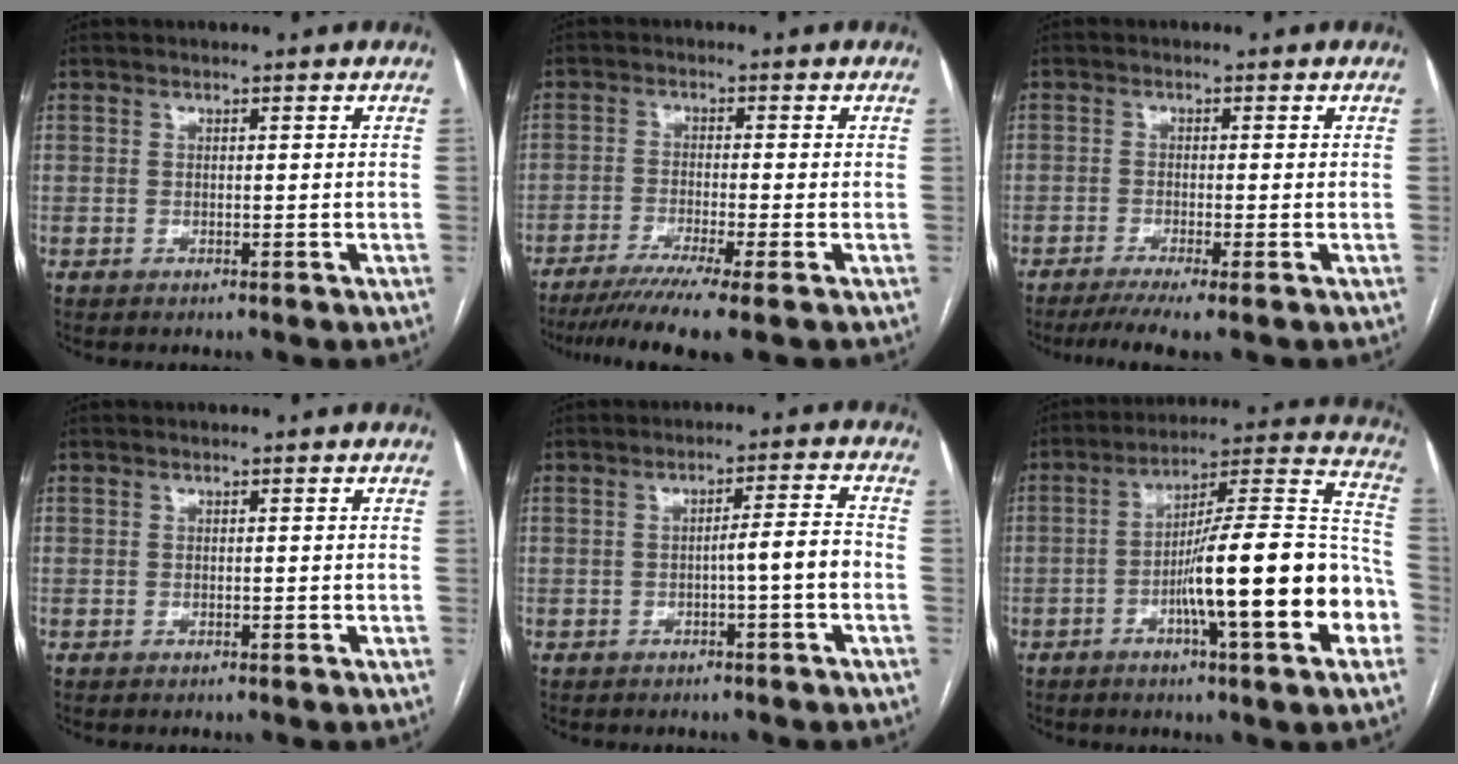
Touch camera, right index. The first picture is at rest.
{"total": 9.2, "force": [-6.9, -1.3, 6.0], "torque": [-0.088, -0.025, -0.107]}
{"total": 5.2, "force": [-3.7, -0.3, 3.7], "torque": [-0.060, -0.010, -0.062]}
{"total": 0.0}
{"total": 4.3, "force": [-1.3, -0.3, 4.1], "torque": [-0.056, 0.011, -0.020]}
{"total": 20.8, "force": [-6.0, 1.9, 19.8], "torque": [-0.247, 0.019, -0.088]}